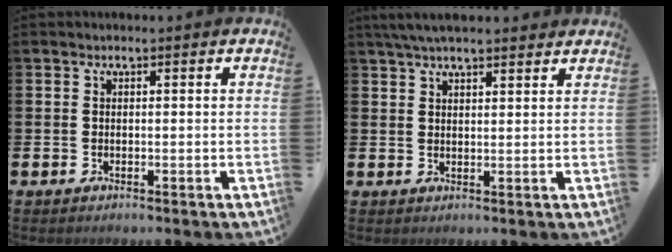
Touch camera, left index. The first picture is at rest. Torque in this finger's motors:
{"motor_torque": [1.01, -1.13, 0.32, 0.21]}